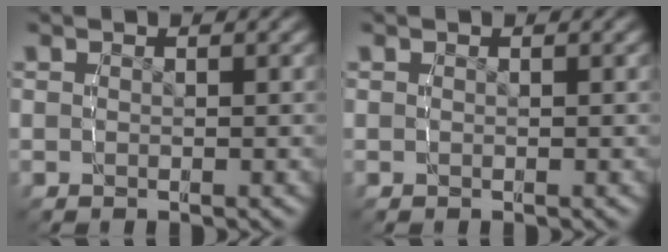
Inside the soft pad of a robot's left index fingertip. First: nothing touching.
{"total": 0.0}